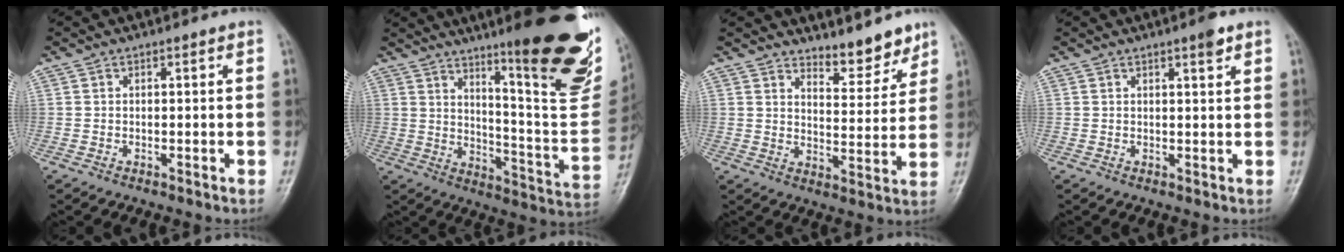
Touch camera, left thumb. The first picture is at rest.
{"total": 26.7, "force": [14.9, 5.0, 21.5], "torque": [-0.253, -0.077, 0.221]}
{"total": 7.2, "force": [6.3, 2.1, 2.7], "torque": [-0.015, -0.058, 0.104]}
{"total": 2.3, "force": [1.5, 0.3, 1.7], "torque": [-0.024, -0.009, 0.022]}